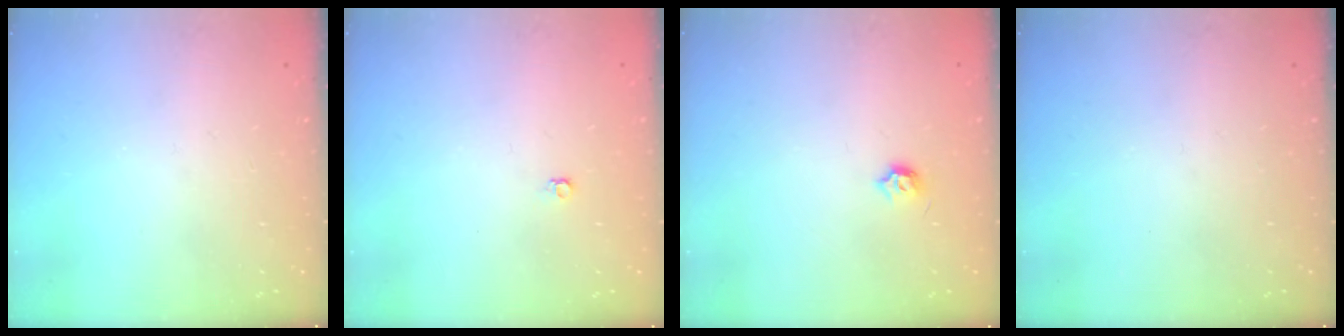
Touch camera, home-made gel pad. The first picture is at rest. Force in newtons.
{"total": 3.6, "press": 3.5, "slide": 0.6}
{"total": 3.9, "press": 3.8, "slide": 0.7}
{"total": 0.0}